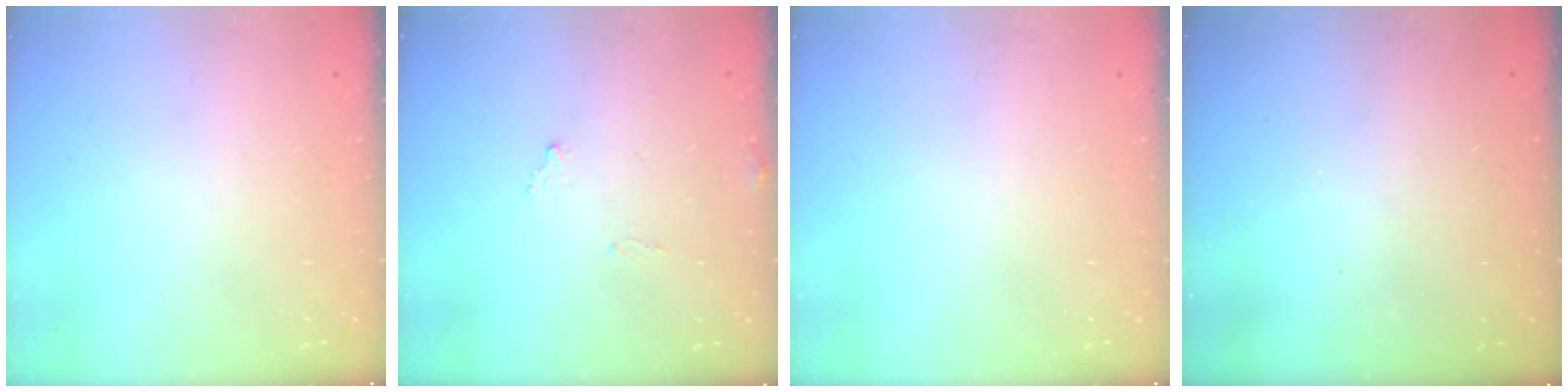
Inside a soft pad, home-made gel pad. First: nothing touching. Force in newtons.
{"total": 8.6, "press": 8.6, "slide": 0.5}
{"total": 0.0}
{"total": 3.3, "press": 3.3, "slide": 0.1}